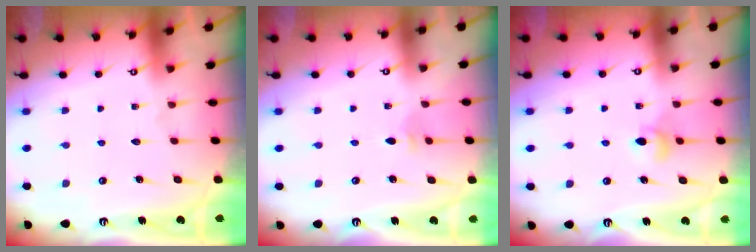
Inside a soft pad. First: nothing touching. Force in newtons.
{"total": 2.6, "press": 2.5, "slide": 0.5}
{"total": 4.2, "press": 4.1, "slide": 0.8}